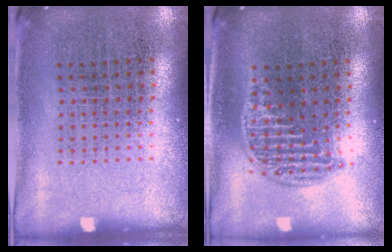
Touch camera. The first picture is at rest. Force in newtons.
{"total": 1.2, "press": 1.1, "slide": 0.5}